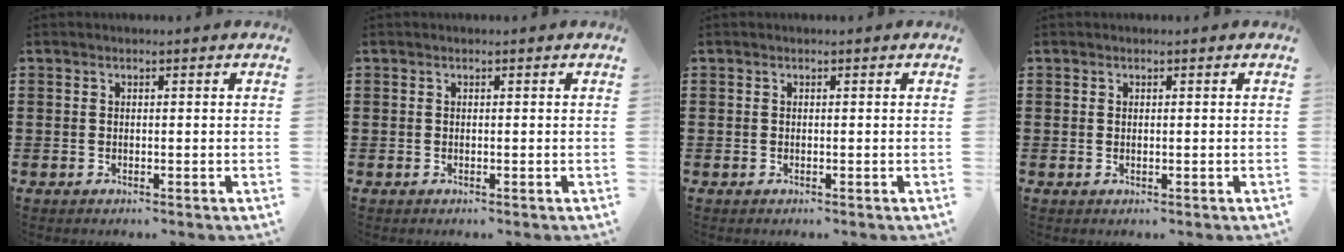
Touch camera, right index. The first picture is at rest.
{"total": 0.0}
{"total": 0.0}
{"total": 0.0}